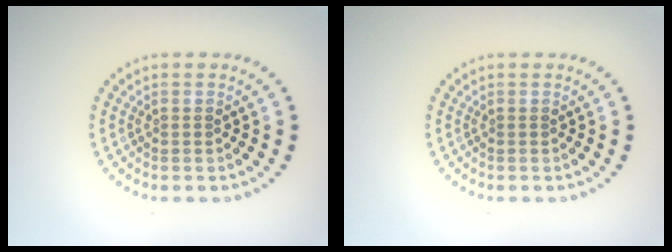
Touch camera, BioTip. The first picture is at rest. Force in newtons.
{"total": 0.0}